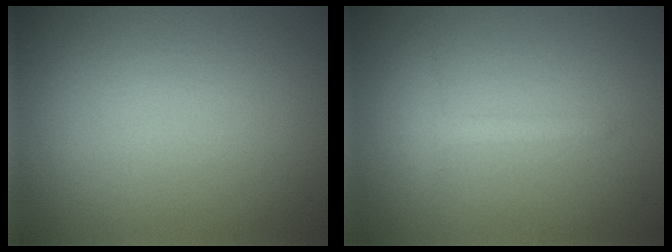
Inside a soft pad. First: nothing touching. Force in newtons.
{"total": 1.2, "press": 1.2, "slide": 0.1}